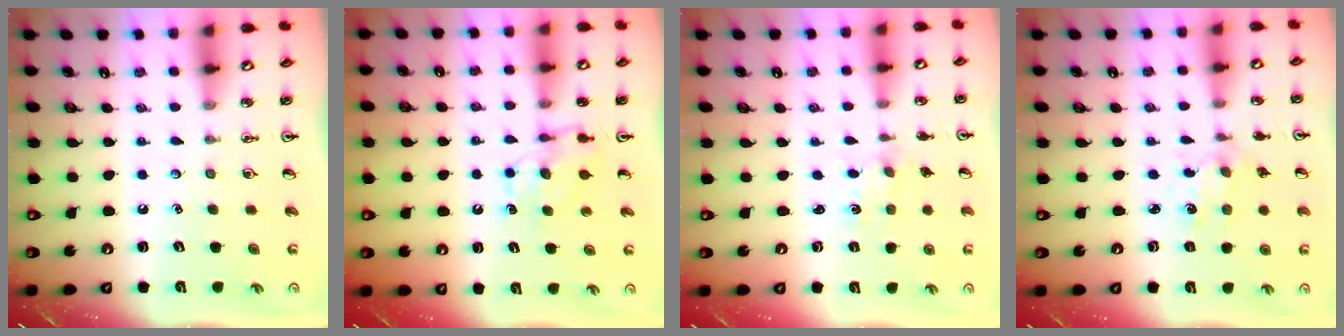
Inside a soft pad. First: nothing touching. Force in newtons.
{"total": 6.7, "press": 6.7, "slide": 0.2}
{"total": 0.0}
{"total": 2.0, "press": 2.0, "slide": 0.3}